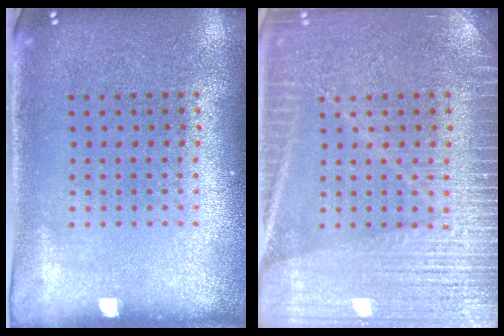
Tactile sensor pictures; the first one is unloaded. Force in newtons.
{"total": 5.4, "press": 5.3, "slide": 0.9}